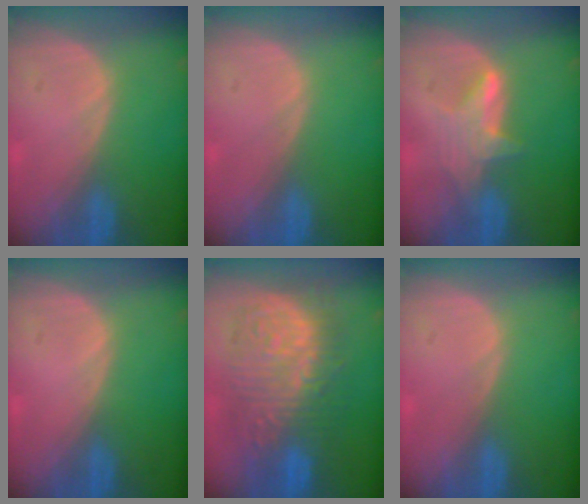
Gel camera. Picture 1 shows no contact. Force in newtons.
{"total": 0.0}
{"total": 4.3, "press": 4.3, "slide": 0.4}
{"total": 0.0}
{"total": 13.0, "press": 13.0, "slide": 1.3}
{"total": 0.0}